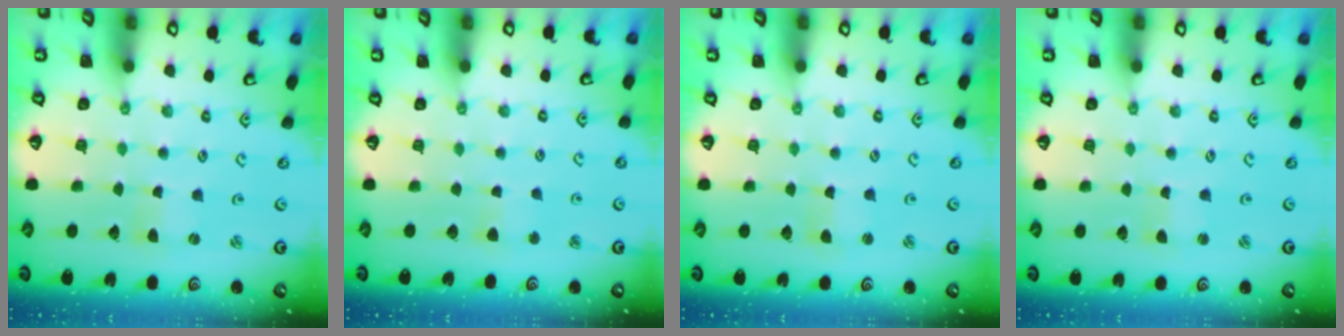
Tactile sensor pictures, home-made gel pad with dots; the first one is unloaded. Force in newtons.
{"total": 2.6, "press": 2.6, "slide": 0.5}
{"total": 1.4, "press": 1.4, "slide": 0.2}
{"total": 0.8, "press": 0.8, "slide": 0.0}